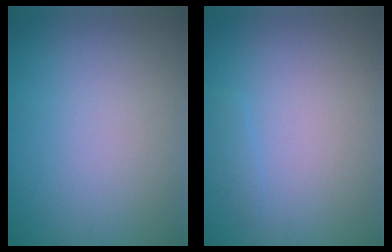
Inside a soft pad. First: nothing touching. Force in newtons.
{"total": 0.7, "press": 0.7, "slide": 0.0}